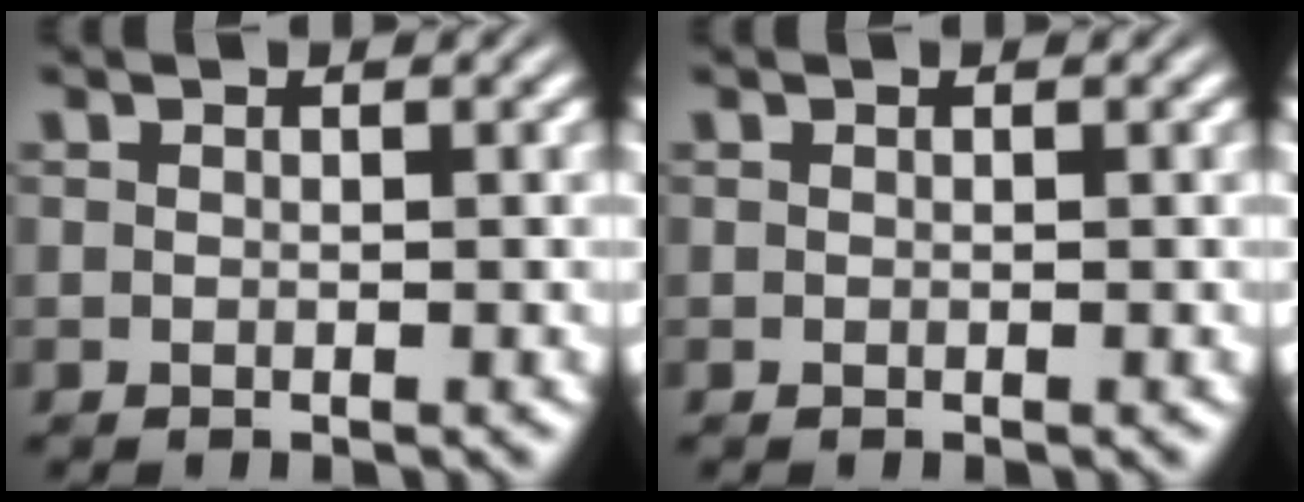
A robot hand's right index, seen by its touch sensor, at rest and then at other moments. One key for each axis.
{"total": 0.0}